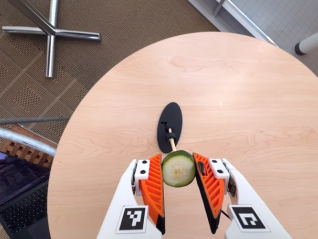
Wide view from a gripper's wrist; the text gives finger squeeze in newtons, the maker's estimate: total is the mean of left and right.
{"total": 7.7, "left": 8.1, "right": 7.4}